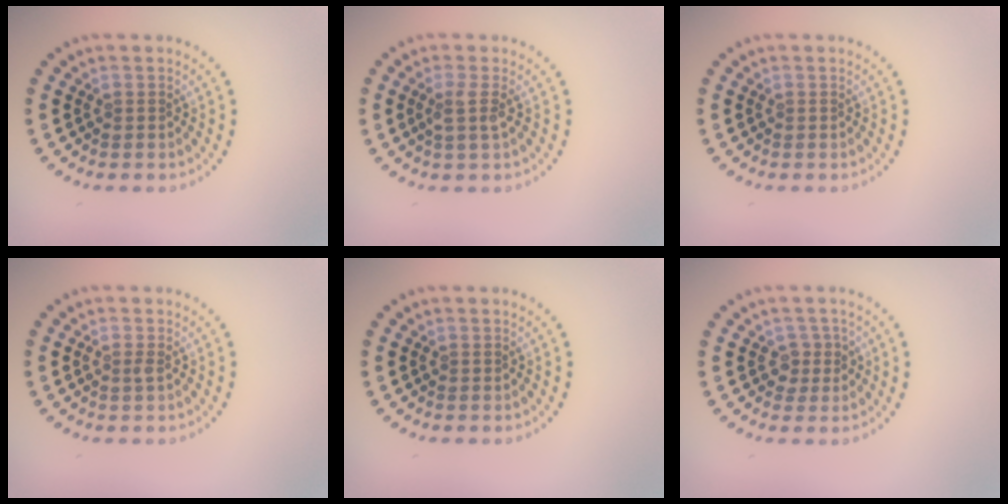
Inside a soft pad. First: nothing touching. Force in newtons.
{"total": 1.8, "press": 1.3, "slide": 1.2}
{"total": 0.0}
{"total": 0.6, "press": 0.4, "slide": 0.4}
{"total": 0.0}
{"total": 1.9, "press": 1.5, "slide": 1.1}